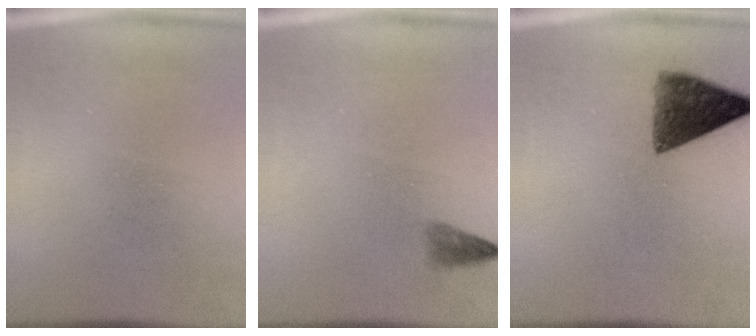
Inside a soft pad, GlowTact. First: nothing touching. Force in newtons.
{"total": 1.2}
{"total": 7.2}